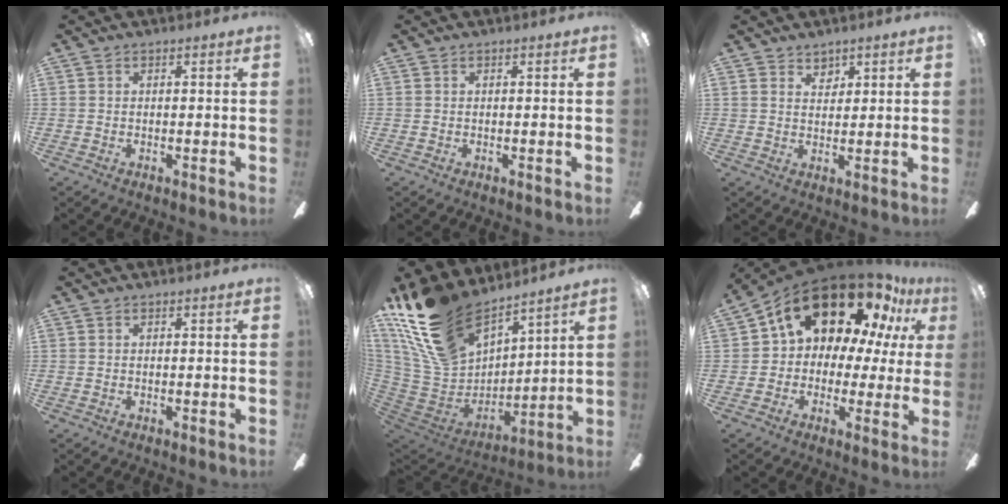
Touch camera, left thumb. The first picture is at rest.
{"total": 0.0}
{"total": 3.4, "force": [2.7, 1.9, 0.5], "torque": [-0.007, -0.010, 0.050]}
{"total": 0.0}
{"total": 22.7, "force": [16.5, 10.5, 11.6], "torque": [-0.272, -0.093, 0.307]}
{"total": 20.5, "force": [13.3, 10.9, 11.2], "torque": [-0.176, -0.091, 0.235]}